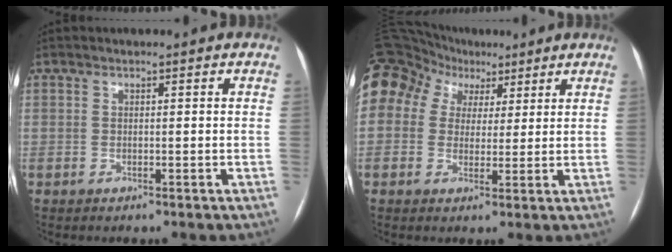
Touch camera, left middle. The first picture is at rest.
{"total": 23.5, "force": [11.2, 18.5, 9.2], "torque": [-0.302, 0.109, 0.214]}